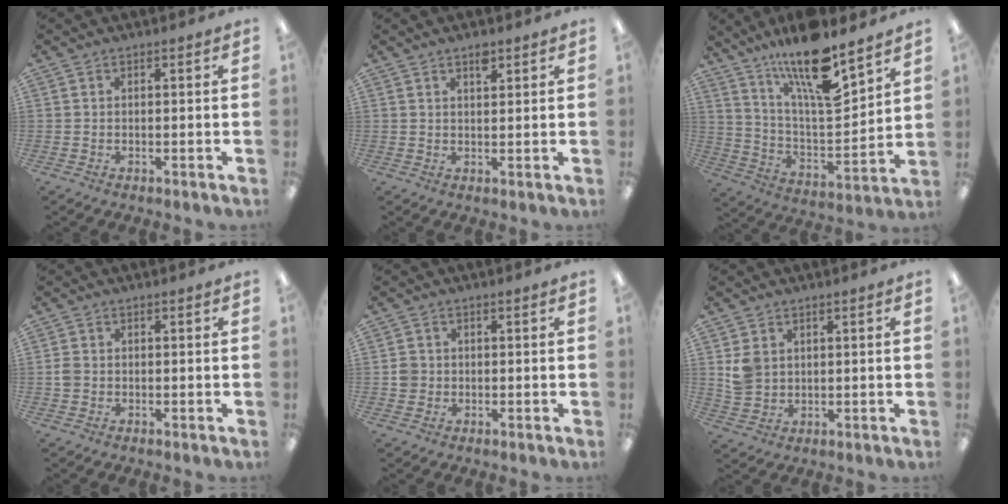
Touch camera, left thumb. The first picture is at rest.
{"total": 2.7, "force": [2.0, 1.0, 1.5], "torque": [-0.016, -0.005, 0.033]}
{"total": 18.1, "force": [13.8, 4.4, 10.8], "torque": [-0.195, -0.089, 0.233]}
{"total": 2.0, "force": [-0.3, 1.6, 1.1], "torque": [-0.019, 0.005, -0.006]}
{"total": 2.7, "force": [-0.2, 2.6, 0.5], "torque": [-0.002, 0.002, -0.008]}
{"total": 4.8, "force": [1.8, 4.1, 1.8], "torque": [-0.027, 0.002, 0.032]}